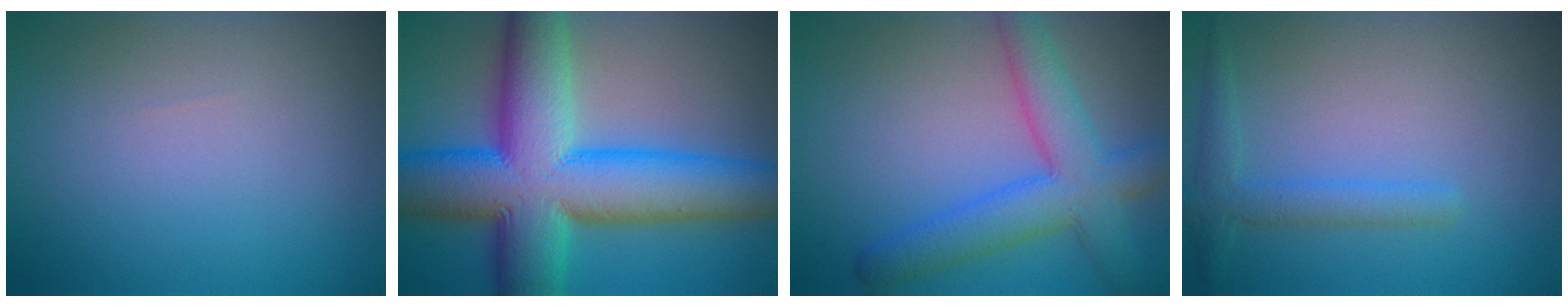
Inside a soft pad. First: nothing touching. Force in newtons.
{"total": 15.4, "press": 15.4, "slide": 0.3}
{"total": 6.5, "press": 6.5, "slide": 0.2}
{"total": 1.7, "press": 1.7, "slide": 0.1}